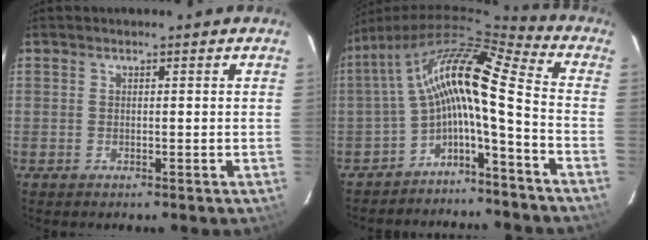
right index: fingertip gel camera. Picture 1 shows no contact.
{"total": 12.7, "force": [-2.5, 1.8, 12.3], "torque": [-0.223, 0.017, -0.058]}